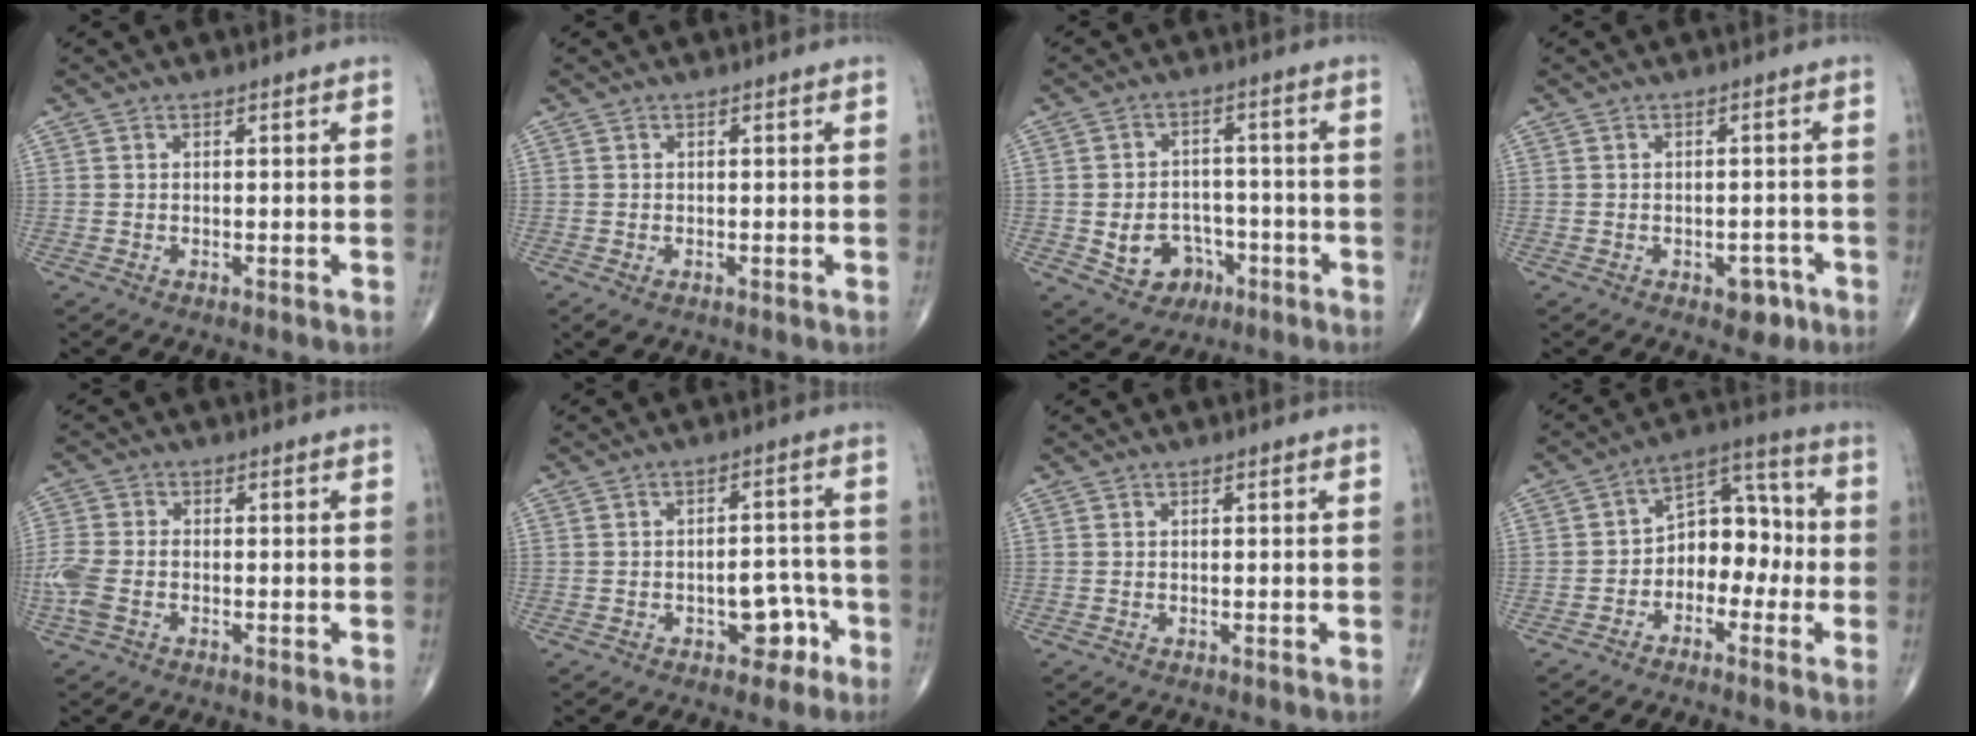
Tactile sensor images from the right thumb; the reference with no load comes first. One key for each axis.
{"total": 1.6, "fx": -0.6, "fy": 1.1, "fz": 1.0, "tx": -0.016, "ty": -0.002, "tz": -0.004}
{"total": 8.7, "fx": -3.0, "fy": 7.0, "fz": 4.0, "tx": -0.033, "ty": 0.031, "tz": -0.037}
{"total": 3.8, "fx": -2.0, "fy": 2.4, "fz": 2.2, "tx": -0.006, "ty": 0.013, "tz": -0.023}
{"total": 6.5, "fx": -2.0, "fy": 4.1, "fz": 4.6, "tx": -0.131, "ty": 0.006, "tz": -0.044}
{"total": 6.5, "fx": -3.1, "fy": 4.0, "fz": 4.1, "tx": -0.024, "ty": 0.040, "tz": -0.039}
{"total": 0.0}
{"total": 9.9, "fx": -2.2, "fy": 6.9, "fz": 6.7, "tx": -0.061, "ty": 0.045, "tz": -0.051}